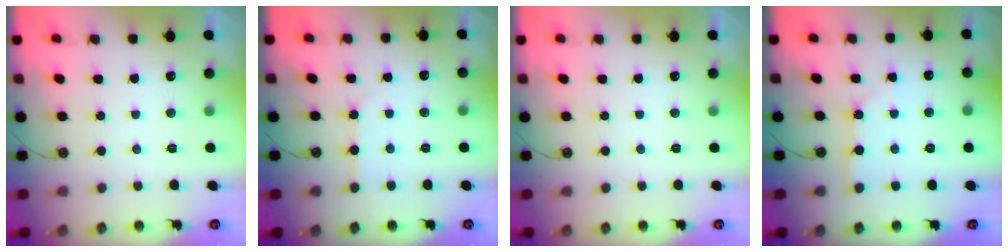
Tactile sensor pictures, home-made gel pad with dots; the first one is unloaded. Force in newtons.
{"total": 3.3, "press": 3.3, "slide": 0.5}
{"total": 0.0}
{"total": 1.9, "press": 1.9, "slide": 0.1}